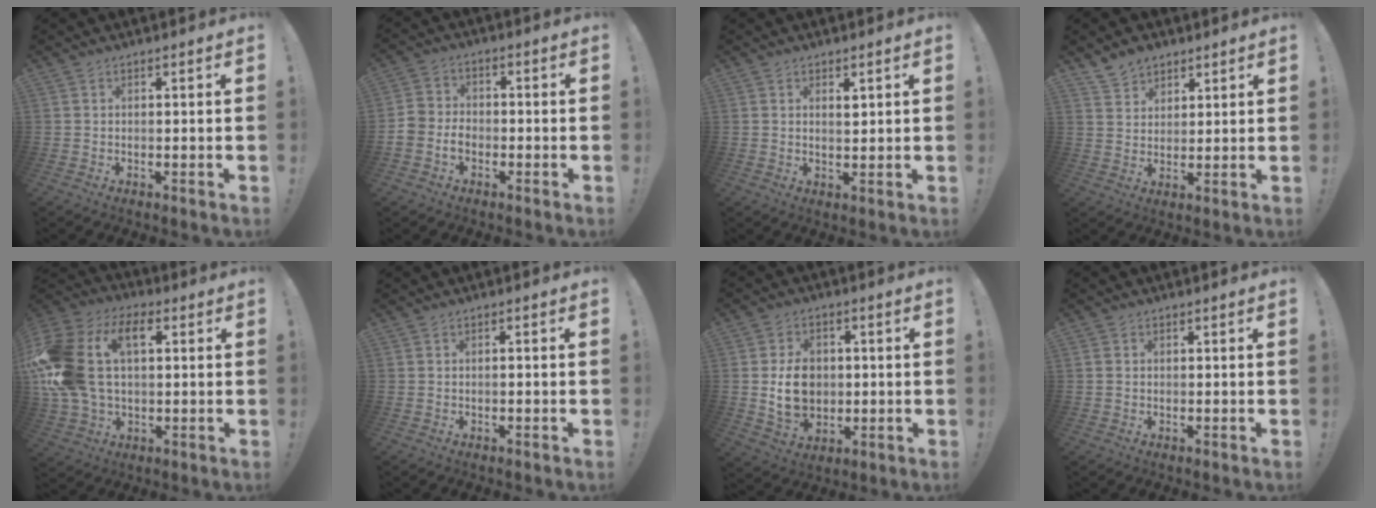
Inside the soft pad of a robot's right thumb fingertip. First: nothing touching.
{"total": 4.9, "force": [-2.4, 3.9, 1.8], "torque": [-0.034, 0.008, -0.047]}
{"total": 2.3, "force": [1.5, 1.0, 1.5], "torque": [-0.001, -0.013, 0.020]}
{"total": 6.7, "force": [5.1, 4.1, 1.2], "torque": [-0.023, -0.030, 0.099]}
{"total": 22.5, "force": [4.3, 15.1, 16.2], "torque": [-0.326, 0.000, 0.075]}
{"total": 1.0, "force": [-0.6, -0.2, 0.8], "torque": [-0.017, 0.002, -0.011]}
{"total": 11.3, "force": [0.3, 9.1, 6.7], "torque": [-0.112, 0.002, 0.009]}
{"total": 1.1, "force": [0.1, 1.0, 0.3], "torque": [-0.007, 0.006, 0.003]}